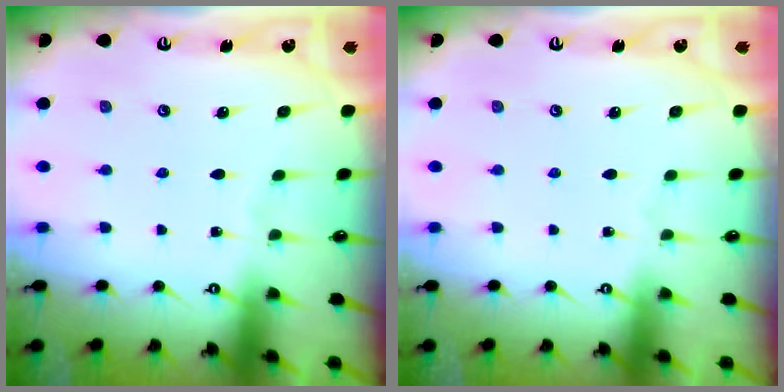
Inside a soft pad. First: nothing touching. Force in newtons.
{"total": 0.0}